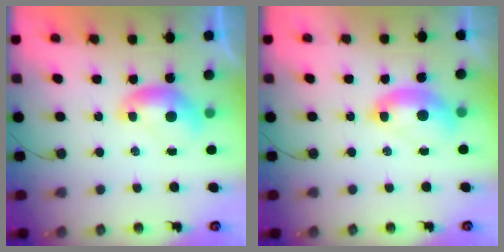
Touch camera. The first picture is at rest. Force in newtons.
{"total": 2.6, "press": 2.6, "slide": 0.6}